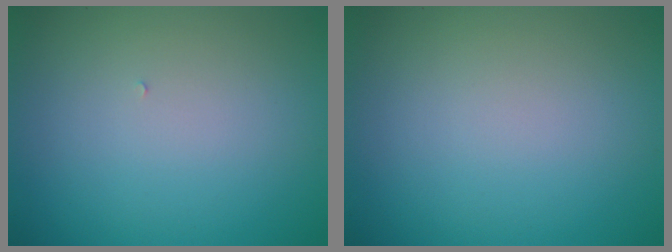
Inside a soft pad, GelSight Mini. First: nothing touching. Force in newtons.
{"total": 0.0}